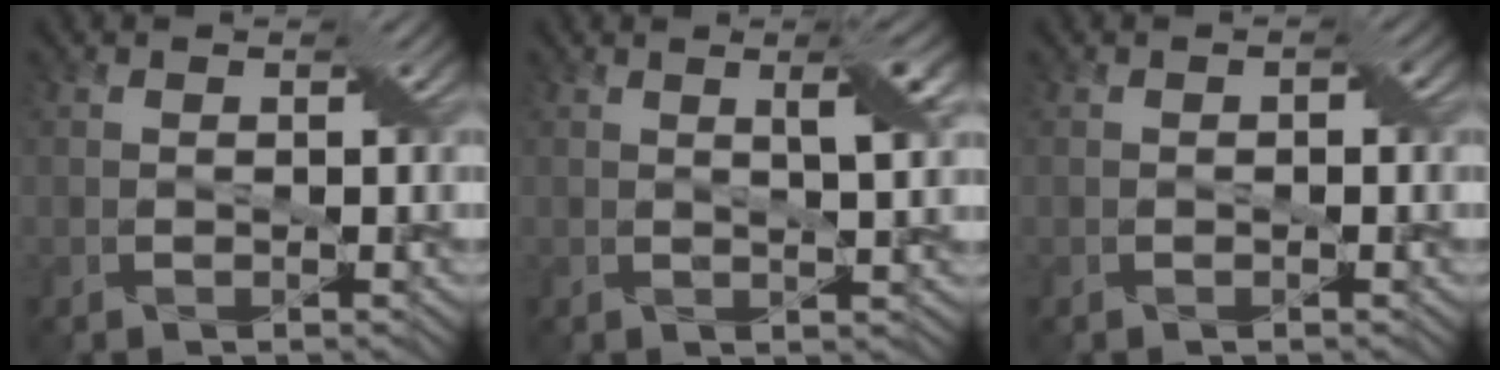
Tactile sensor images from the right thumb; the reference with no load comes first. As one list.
[{"total": 3.5, "force": [1.4, 0.5, 3.2], "torque": [-0.060, 0.003, 0.025]}, {"total": 0.6, "force": [-0.1, 0.4, 0.5], "torque": [-0.006, 0.000, -0.002]}]